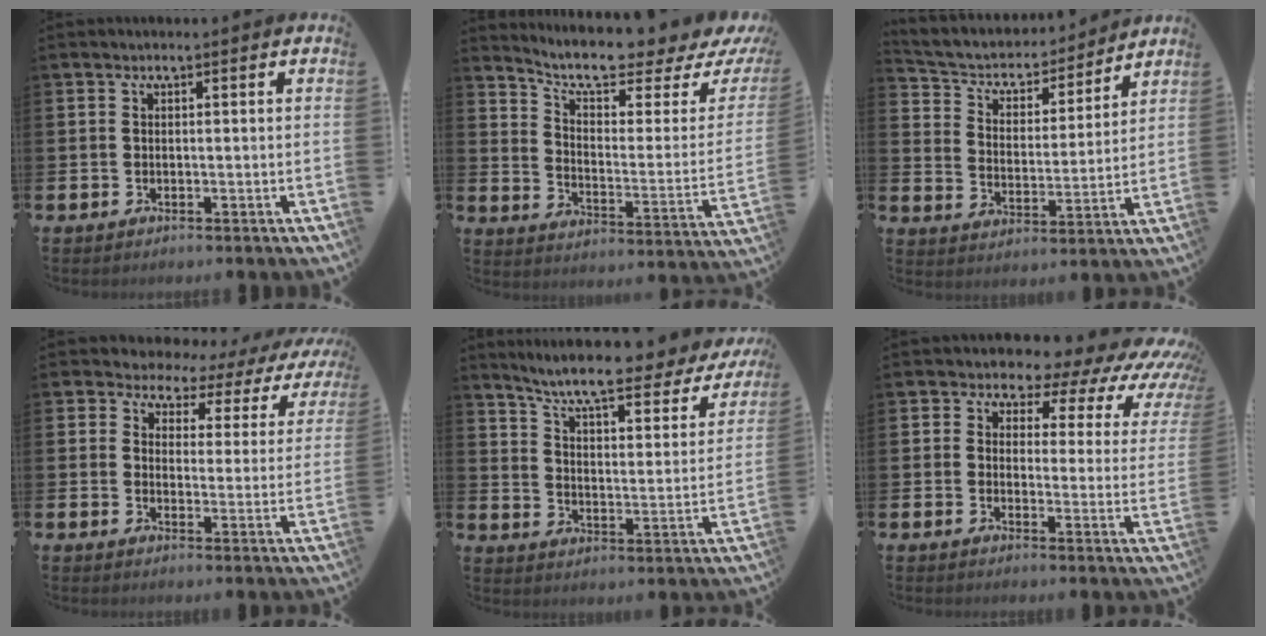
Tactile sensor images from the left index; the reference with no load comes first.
{"total": 9.4, "force": [8.4, 0.9, 4.0], "torque": [-0.100, -0.069, 0.138]}
{"total": 5.3, "force": [4.9, 2.1, 0.6], "torque": [-0.046, -0.042, 0.078]}
{"total": 3.2, "force": [2.2, 2.3, 0.3], "torque": [-0.020, -0.029, 0.025]}
{"total": 8.0, "force": [6.5, 1.2, 4.5], "torque": [-0.108, -0.052, 0.101]}
{"total": 5.5, "force": [4.2, 2.8, 2.1], "torque": [-0.036, -0.048, 0.059]}